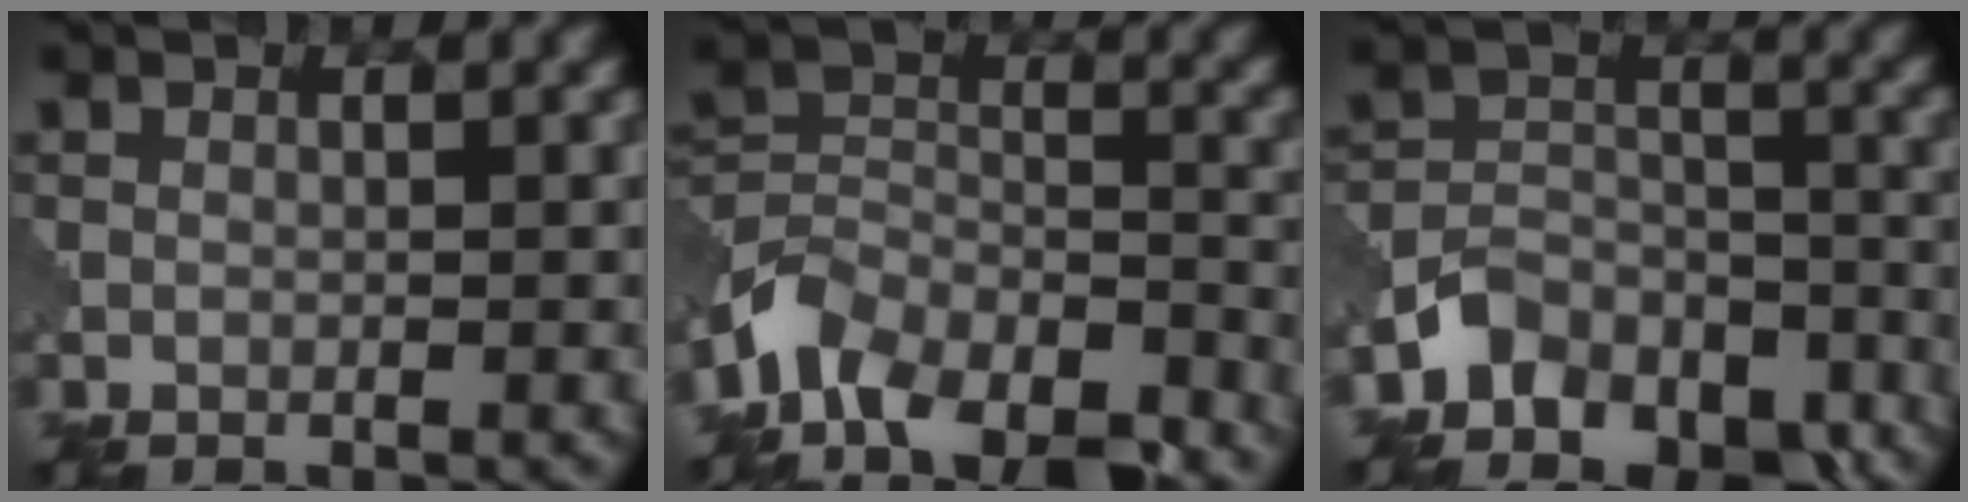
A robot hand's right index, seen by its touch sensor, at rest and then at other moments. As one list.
[{"total": 10.3, "force": [-7.8, 5.2, 4.2], "torque": [-0.084, 0.002, -0.137]}, {"total": 6.9, "force": [-5.2, 3.9, 2.4], "torque": [-0.033, -0.009, -0.101]}]